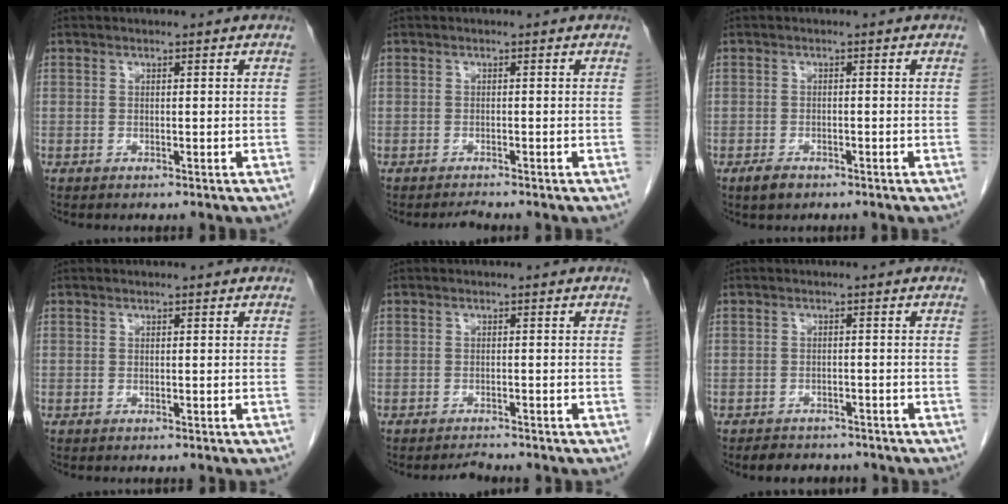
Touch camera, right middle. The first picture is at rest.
{"total": 1.0, "force": [-1.0, -0.3, 0.0], "torque": [-0.008, -0.009, -0.012]}
{"total": 2.1, "force": [-1.6, 0.9, 1.1], "torque": [-0.031, -0.003, -0.022]}
{"total": 0.0}
{"total": 1.2, "force": [-1.2, -0.1, 0.0], "torque": [-0.006, -0.009, -0.015]}
{"total": 4.5, "force": [-4.0, 2.0, 1.0], "torque": [-0.021, -0.002, -0.050]}